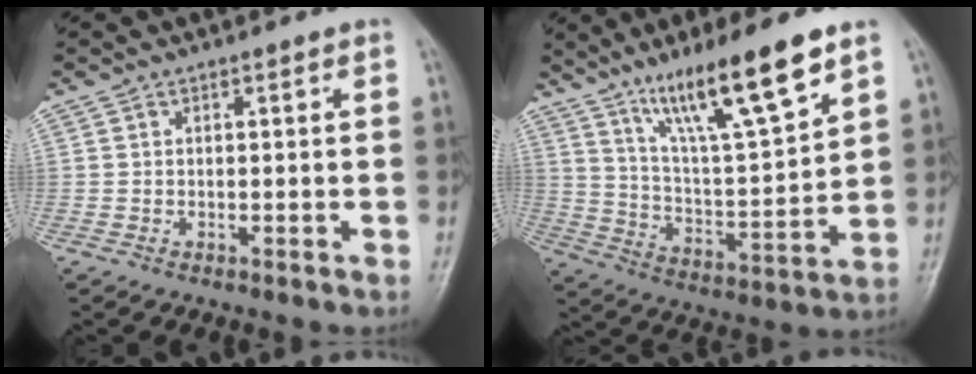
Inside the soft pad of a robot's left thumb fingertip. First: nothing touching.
{"total": 17.7, "force": [11.2, 2.5, 13.4], "torque": [-0.219, -0.052, 0.205]}